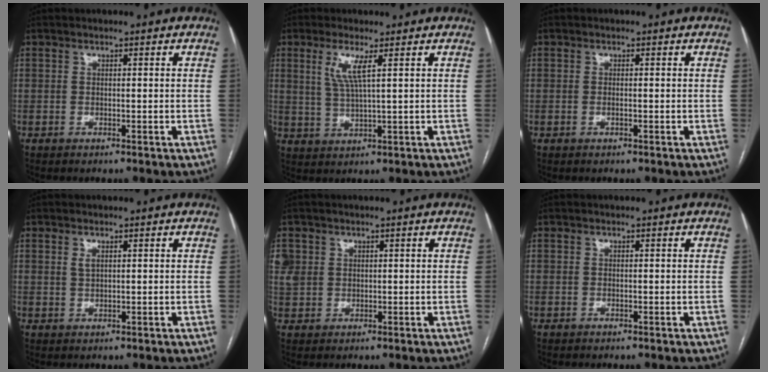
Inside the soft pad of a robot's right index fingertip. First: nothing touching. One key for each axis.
{"total": 4.7, "fx": 2.0, "fy": 0.1, "fz": 4.3, "tx": -0.096, "ty": -0.003, "tz": 0.043}
{"total": 0.6, "fx": -0.2, "fy": 0.1, "fz": 0.6, "tx": -0.014, "ty": -0.002, "tz": -0.003}
{"total": 1.2, "fx": 0.6, "fy": 0.4, "fz": 0.9, "tx": -0.019, "ty": 0.000, "tz": 0.014}
{"total": 5.8, "fx": 1.9, "fy": 5.2, "fz": 1.9, "tx": -0.062, "ty": 0.015, "tz": 0.047}
{"total": 0.0}